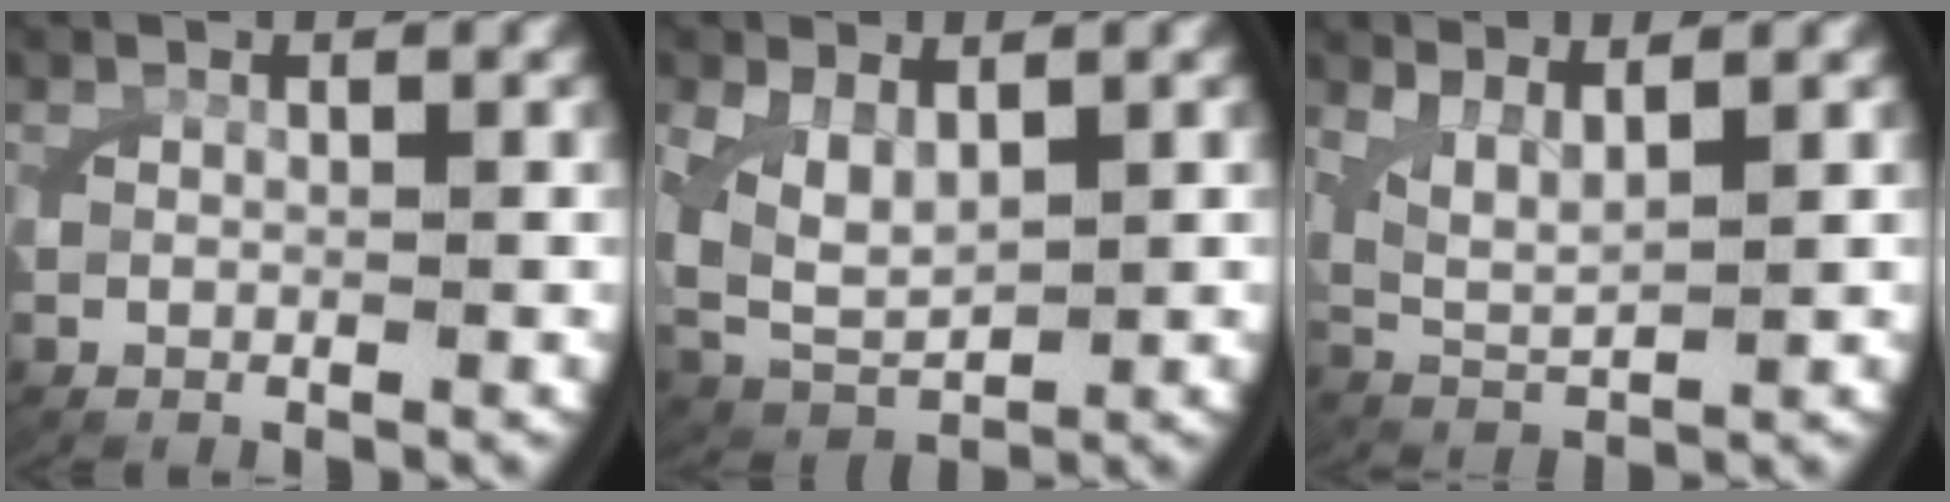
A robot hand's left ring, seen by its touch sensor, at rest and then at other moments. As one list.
[{"total": 5.8, "force": [0.5, 4.5, 3.6], "torque": [-0.101, -0.027, 0.022]}, {"total": 4.7, "force": [1.8, 3.1, 3.0], "torque": [-0.070, -0.010, 0.029]}]